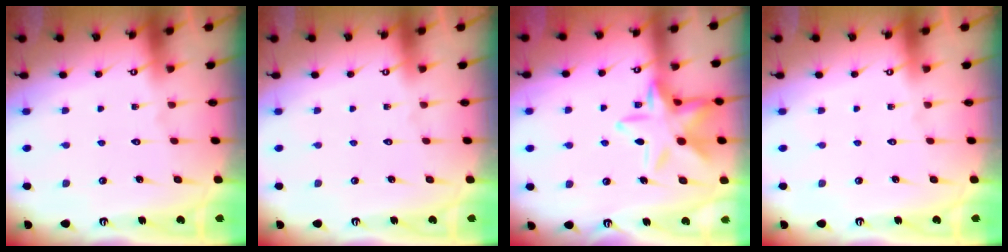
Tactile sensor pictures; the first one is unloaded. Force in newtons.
{"total": 0.0}
{"total": 15.5, "press": 15.5, "slide": 1.1}
{"total": 0.0}